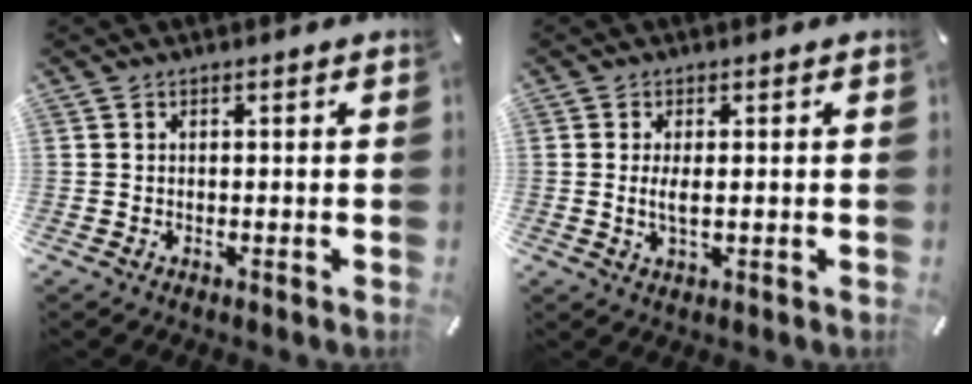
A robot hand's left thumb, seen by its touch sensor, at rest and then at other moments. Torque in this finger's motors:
{"motor_torque": [-0.07, -0.35, -0.31, -0.02, -0.02]}